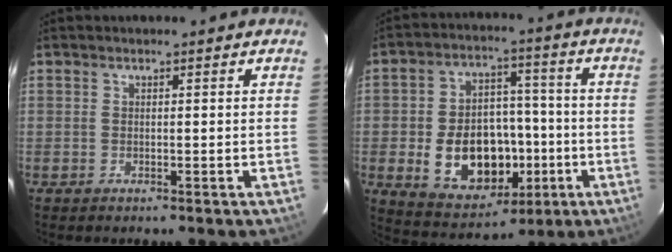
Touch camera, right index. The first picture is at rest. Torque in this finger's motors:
{"motor_torque": [1.24, -0.90, 0.76, 0.13]}